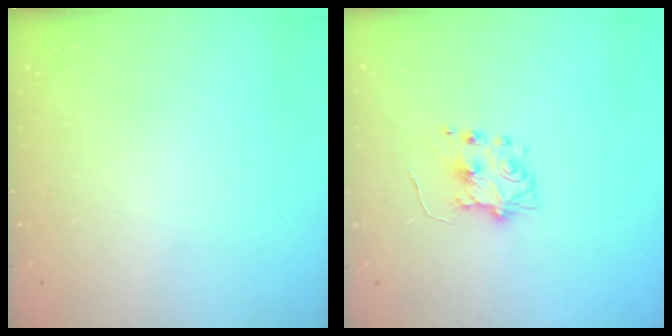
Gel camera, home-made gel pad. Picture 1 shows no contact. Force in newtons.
{"total": 6.4, "press": 6.4, "slide": 0.4}